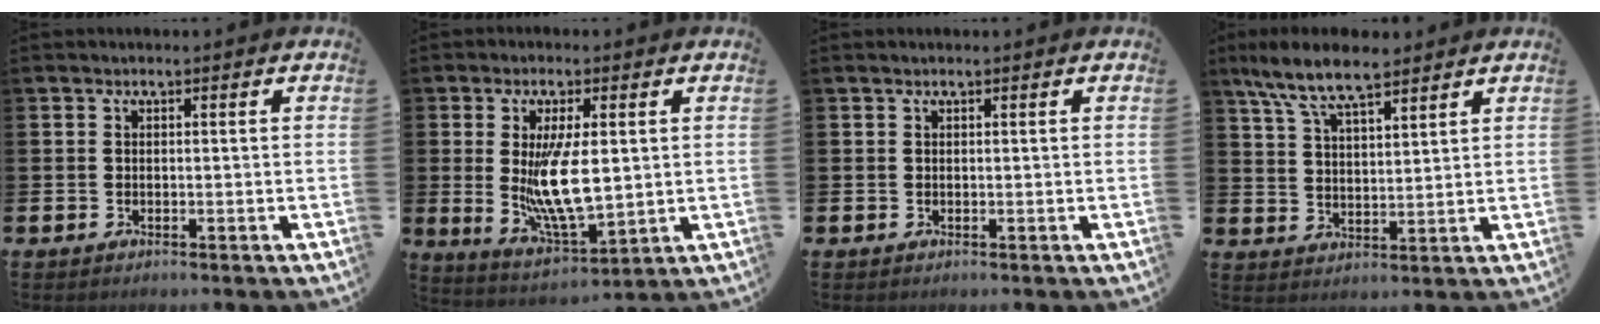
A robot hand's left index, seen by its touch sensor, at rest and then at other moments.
{"total": 8.8, "force": [1.2, 3.2, 8.2], "torque": [-0.154, -0.007, 0.017]}
{"total": 0.0}
{"total": 8.2, "force": [7.1, 2.0, 3.7], "torque": [-0.091, -0.021, 0.129]}